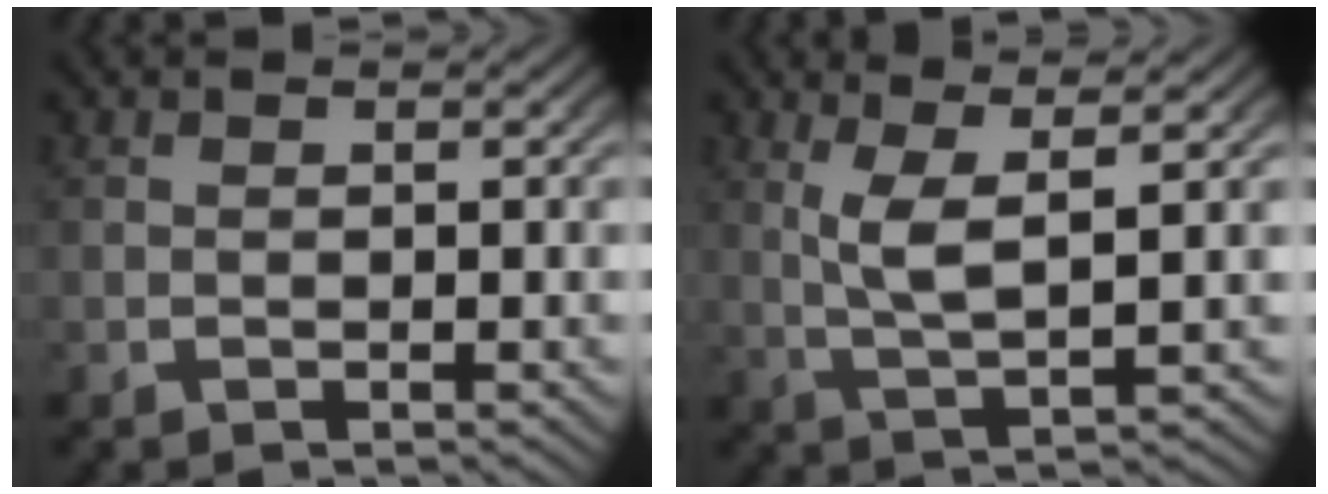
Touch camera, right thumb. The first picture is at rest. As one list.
[{"total": 4.8, "force": [2.0, 1.3, 4.2], "torque": [-0.084, -0.005, 0.043]}]